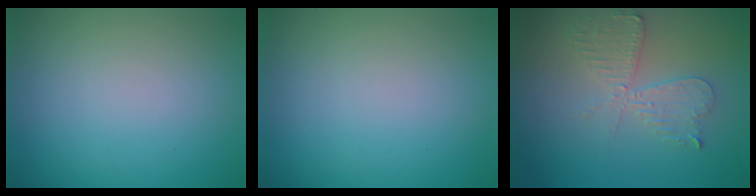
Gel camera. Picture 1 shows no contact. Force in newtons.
{"total": 0.0}
{"total": 2.6, "press": 2.5, "slide": 0.5}